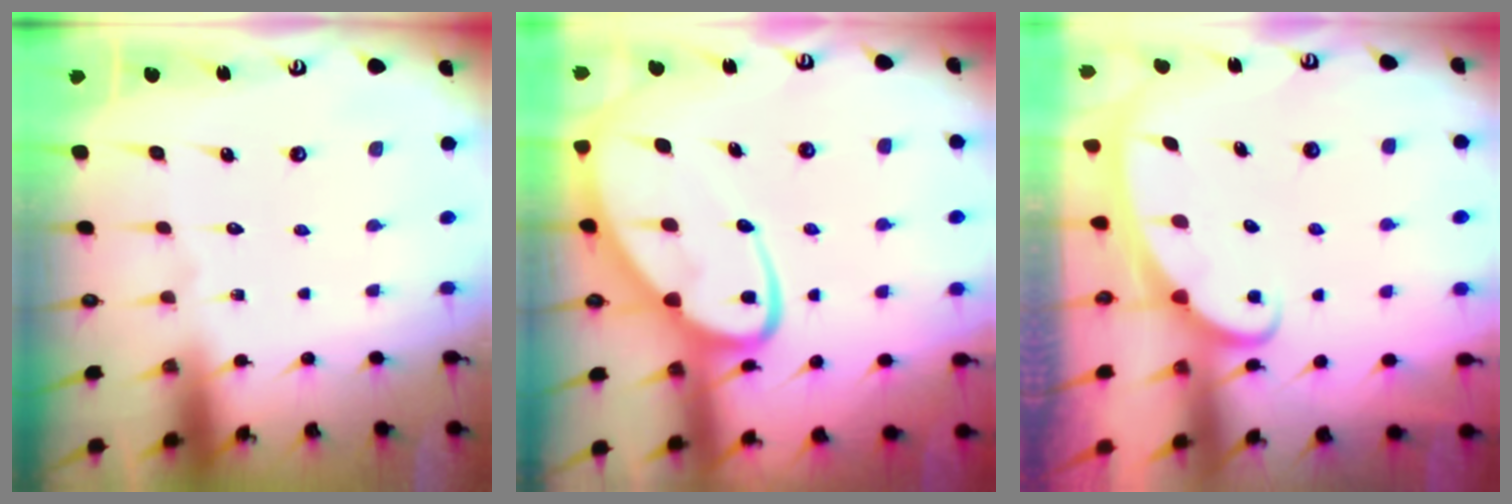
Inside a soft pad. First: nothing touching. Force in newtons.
{"total": 15.0, "press": 14.9, "slide": 1.3}
{"total": 2.5, "press": 2.5, "slide": 0.3}